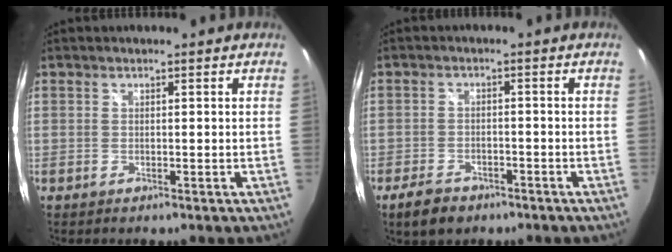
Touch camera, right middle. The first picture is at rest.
{"total": 5.9, "force": [-4.1, 3.3, 2.6], "torque": [-0.071, -0.002, -0.065]}